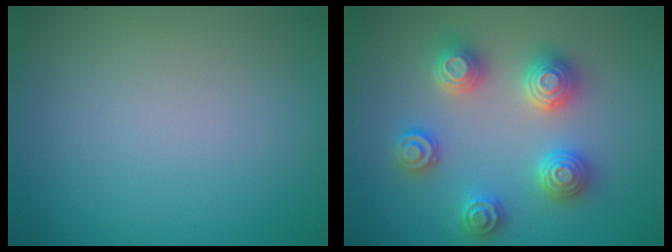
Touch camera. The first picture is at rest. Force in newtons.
{"total": 4.9, "press": 4.8, "slide": 0.8}